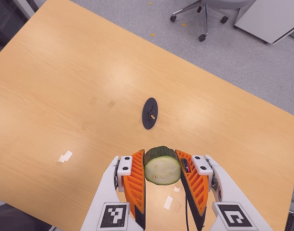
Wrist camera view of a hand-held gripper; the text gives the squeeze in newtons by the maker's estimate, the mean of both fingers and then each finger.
{"total": 10.4, "left": 9.8, "right": 10.9}